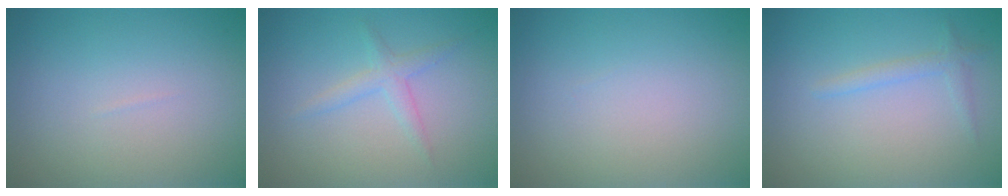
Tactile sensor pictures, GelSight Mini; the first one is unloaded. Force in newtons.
{"total": 1.8, "press": 1.8, "slide": 0.1}
{"total": 0.0}
{"total": 1.3, "press": 1.3, "slide": 0.1}